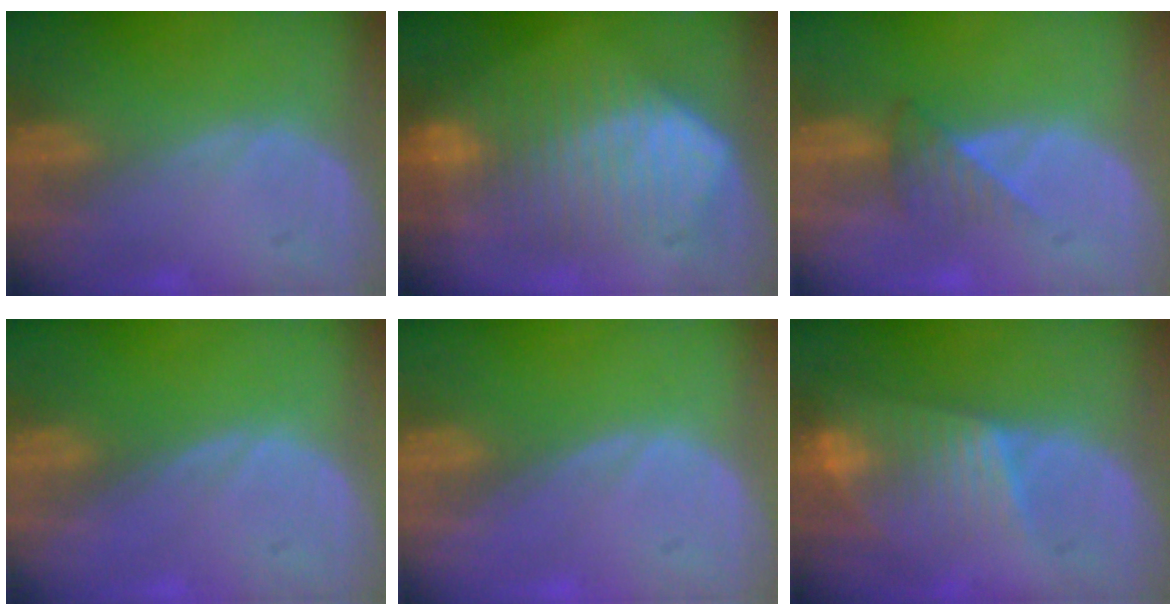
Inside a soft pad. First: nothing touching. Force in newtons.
{"total": 10.0, "press": 10.0, "slide": 0.4}
{"total": 3.5, "press": 3.1, "slide": 1.5}
{"total": 0.0}
{"total": 0.0}
{"total": 7.9, "press": 6.9, "slide": 3.8}